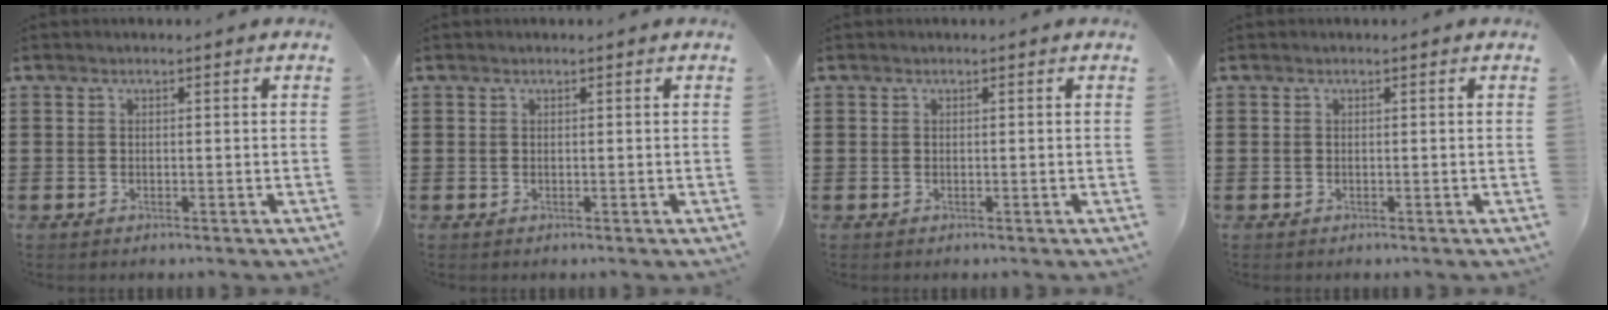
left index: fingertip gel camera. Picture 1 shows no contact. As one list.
[{"total": 0.0}, {"total": 0.0}, {"total": 0.0}]